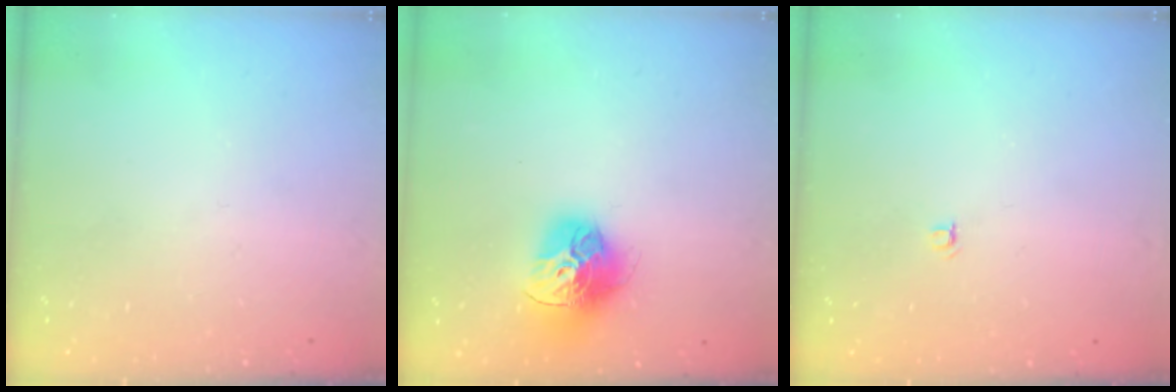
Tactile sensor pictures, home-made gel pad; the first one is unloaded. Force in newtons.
{"total": 16.0, "press": 15.9, "slide": 1.7}
{"total": 3.4, "press": 3.4, "slide": 0.3}